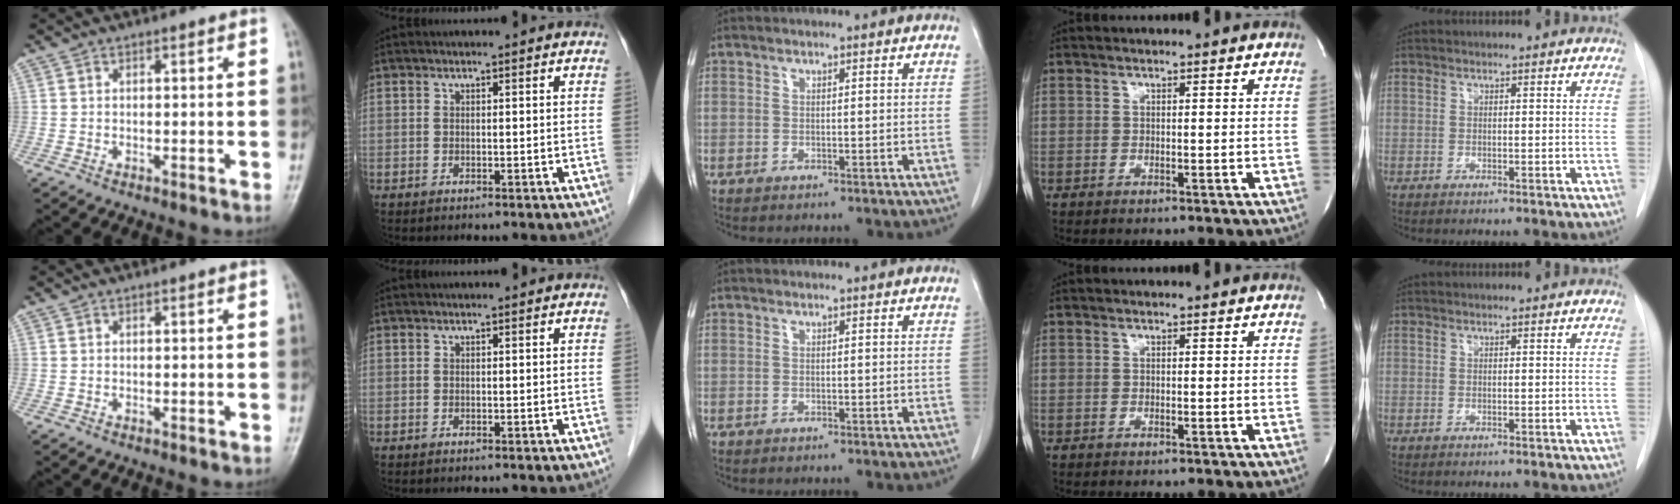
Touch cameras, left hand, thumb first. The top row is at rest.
{}